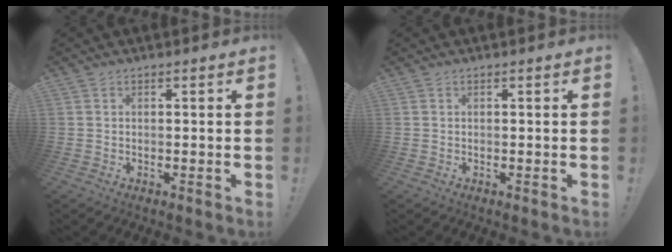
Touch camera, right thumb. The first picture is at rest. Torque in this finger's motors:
{"motor_torque": [0.00, 0.00, 0.10, -0.03, 0.02]}